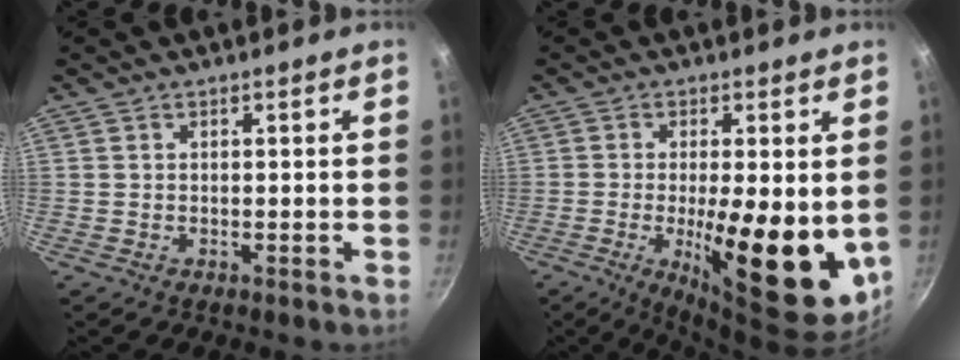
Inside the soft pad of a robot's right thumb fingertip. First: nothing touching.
{"total": 16.7, "force": [-1.8, 5.4, 15.7], "torque": [-0.219, -0.016, -0.019]}